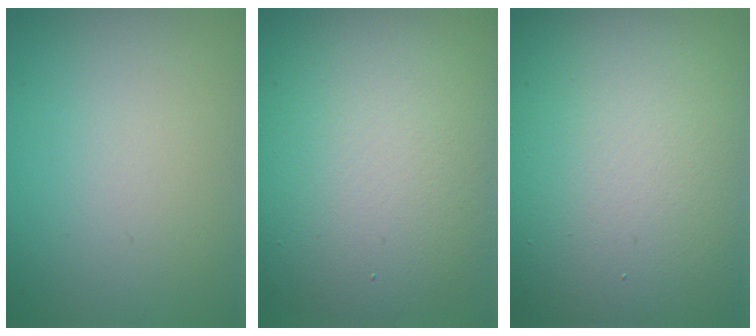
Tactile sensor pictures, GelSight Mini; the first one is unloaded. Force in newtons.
{"total": 10.7, "press": 10.6, "slide": 0.6}
{"total": 17.2, "press": 17.2, "slide": 1.2}